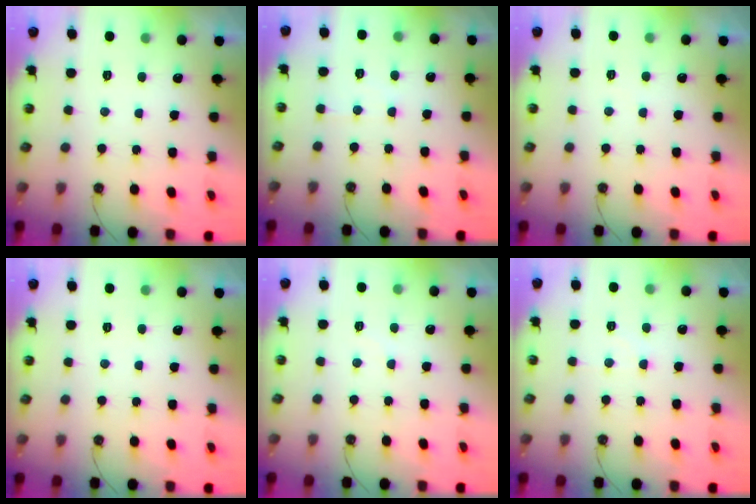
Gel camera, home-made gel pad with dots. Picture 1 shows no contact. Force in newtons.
{"total": 4.0, "press": 3.9, "slide": 0.6}
{"total": 3.1, "press": 3.1, "slide": 0.4}
{"total": 0.0}
{"total": 3.2, "press": 3.1, "slide": 0.5}
{"total": 2.7, "press": 2.7, "slide": 0.3}